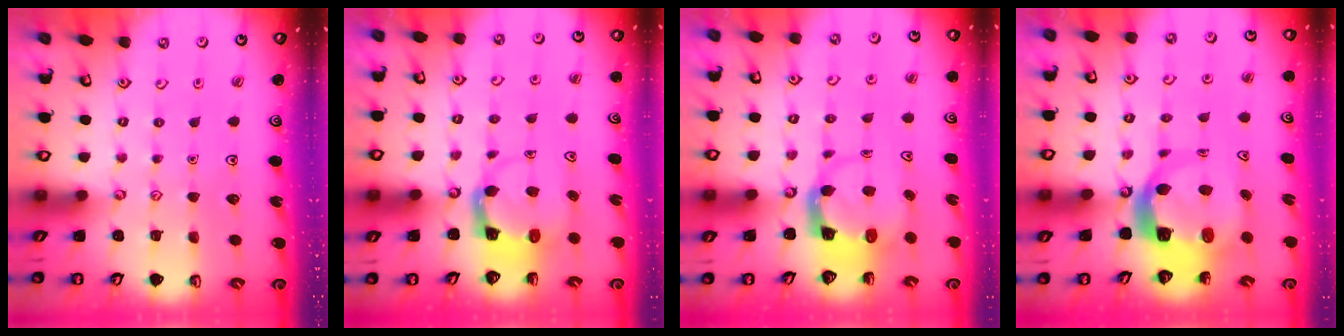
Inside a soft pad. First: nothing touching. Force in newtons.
{"total": 3.9, "press": 3.9, "slide": 0.4}
{"total": 3.7, "press": 3.6, "slide": 0.5}
{"total": 8.6, "press": 8.6, "slide": 1.2}